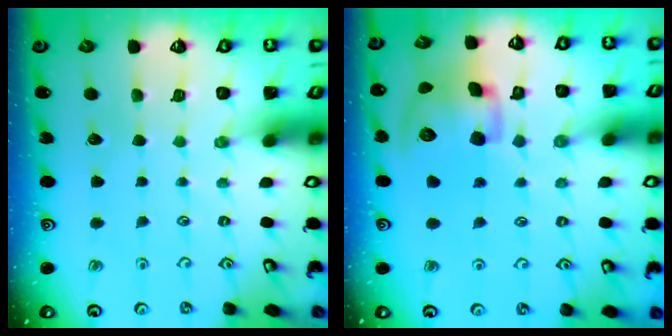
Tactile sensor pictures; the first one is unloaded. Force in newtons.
{"total": 15.0, "press": 14.8, "slide": 2.3}